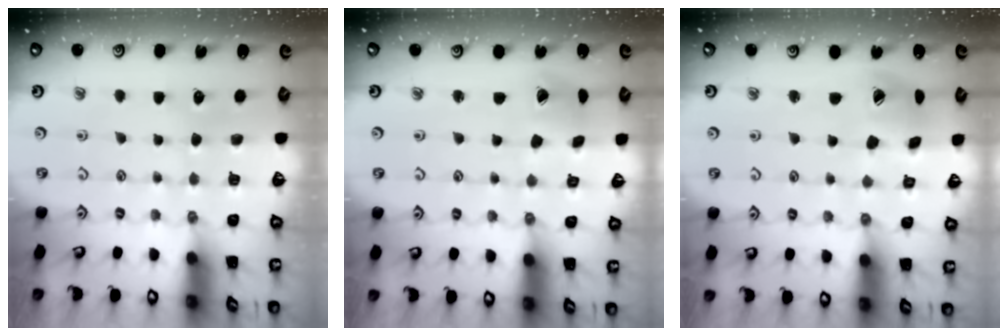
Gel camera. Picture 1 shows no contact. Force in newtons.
{"total": 4.3, "press": 4.2, "slide": 0.5}
{"total": 9.0, "press": 8.9, "slide": 1.1}